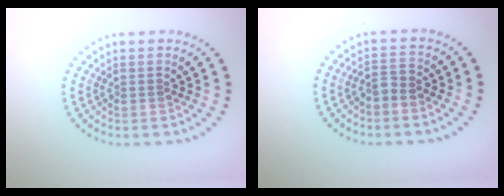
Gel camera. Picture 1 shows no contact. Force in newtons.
{"total": 1.5, "press": 1.2, "slide": 0.9}